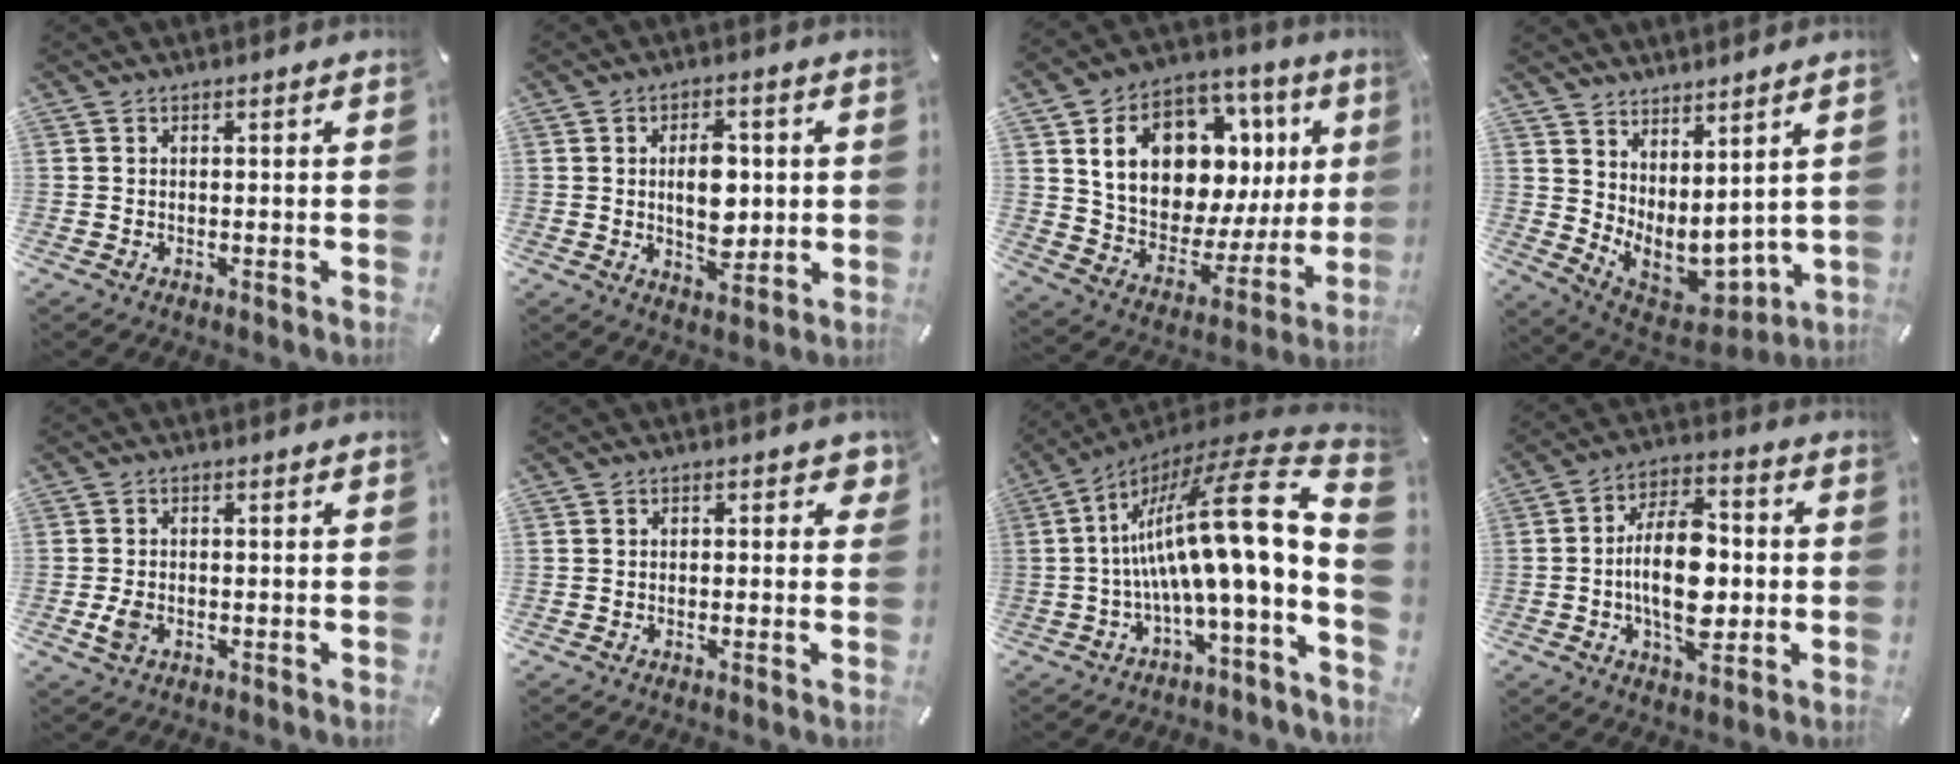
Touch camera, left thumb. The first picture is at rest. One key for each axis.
{"total": 9.4, "fx": 0.8, "fy": 5.8, "fz": 7.3, "tx": -0.114, "ty": -0.003, "tz": 0.007}
{"total": 20.6, "fx": 8.9, "fy": 13.0, "fz": 13.3, "tx": -0.211, "ty": -0.052, "tz": 0.158}
{"total": 5.6, "fx": 2.4, "fy": 4.5, "fz": 2.2, "tx": -0.020, "ty": -0.066, "tz": 0.061}
{"total": 3.2, "fx": -0.8, "fy": 2.1, "fz": 2.3, "tx": -0.059, "ty": -0.006, "tz": -0.017}
{"total": 2.1, "fx": 0.6, "fy": 1.4, "fz": 1.4, "tx": -0.012, "ty": 0.001, "tz": 0.005}
{"total": 23.9, "fx": 3.8, "fy": 5.3, "fz": 23.0, "tx": -0.404, "ty": -0.046, "tz": 0.055}
{"total": 15.7, "fx": -1.4, "fy": 8.8, "fz": 12.9, "tx": -0.238, "ty": 0.001, "tz": -0.026}